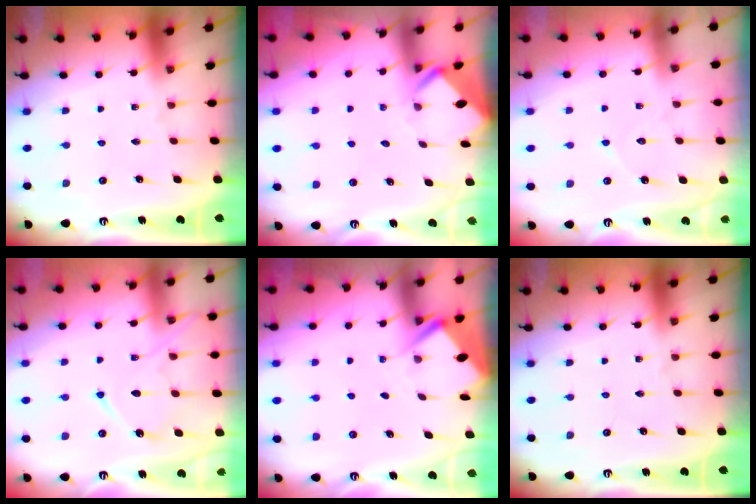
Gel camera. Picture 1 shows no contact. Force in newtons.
{"total": 3.6, "press": 3.6, "slide": 0.3}
{"total": 5.3, "press": 5.2, "slide": 0.5}
{"total": 10.7, "press": 10.6, "slide": 0.7}
{"total": 3.0, "press": 2.9, "slide": 0.4}
{"total": 0.0}